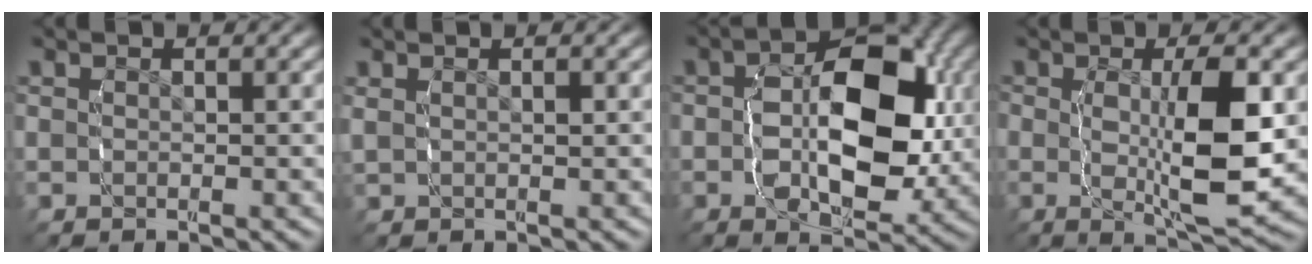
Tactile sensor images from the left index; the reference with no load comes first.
{"total": 0.8, "force": [0.6, 0.1, 0.5], "torque": [-0.006, 0.005, 0.012]}
{"total": 9.2, "force": [-0.5, 5.0, 7.7], "torque": [-0.123, -0.005, -0.012]}
{"total": 7.5, "force": [-0.6, 2.9, 6.9], "torque": [-0.125, -0.018, -0.002]}